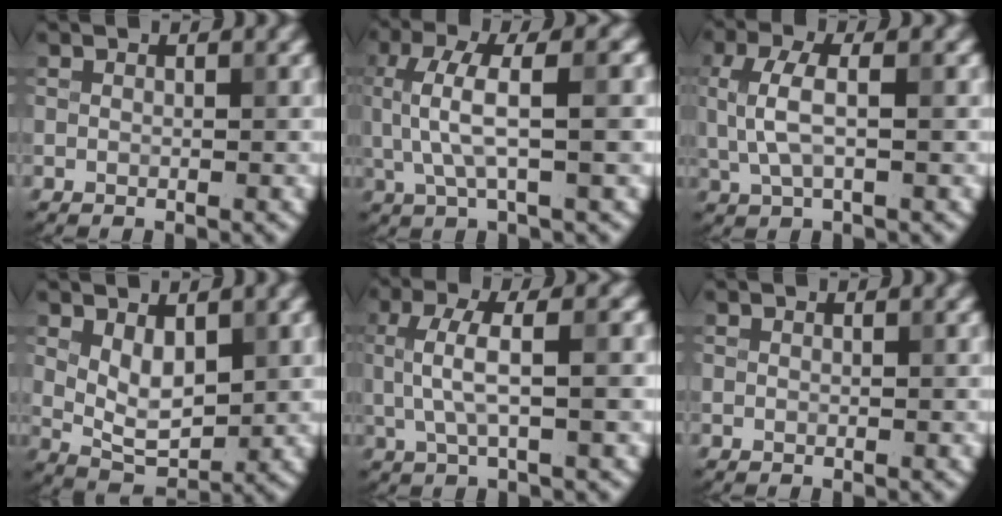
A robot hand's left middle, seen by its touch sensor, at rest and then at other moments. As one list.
[{"total": 5.6, "force": [0.6, 1.5, 5.4], "torque": [-0.112, 0.006, 0.010]}, {"total": 3.8, "force": [0.3, 1.4, 3.5], "torque": [-0.081, 0.005, 0.005]}, {"total": 4.1, "force": [1.2, 2.2, 3.3], "torque": [-0.064, -0.006, 0.026]}, {"total": 4.6, "force": [0.4, 1.1, 4.4], "torque": [-0.090, 0.008, 0.007]}, {"total": 0.0}]